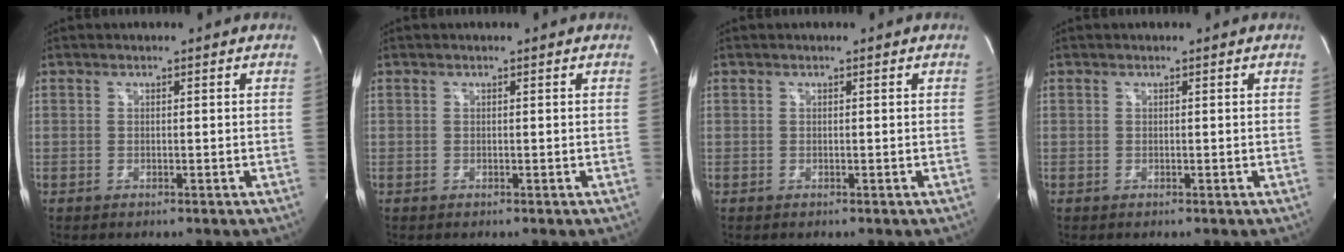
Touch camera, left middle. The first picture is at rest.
{"total": 0.0}
{"total": 0.0}
{"total": 0.0}